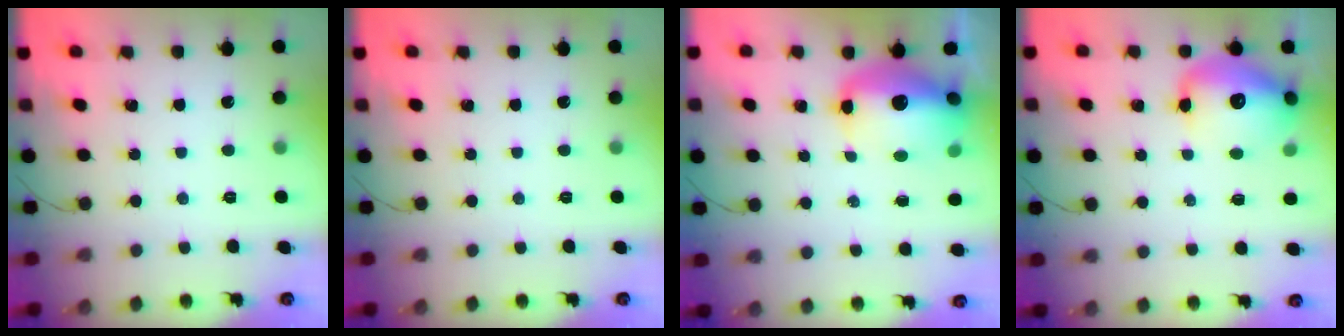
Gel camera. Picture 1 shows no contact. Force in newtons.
{"total": 0.0}
{"total": 16.8, "press": 14.2, "slide": 8.9}
{"total": 15.0, "press": 14.4, "slide": 4.5}